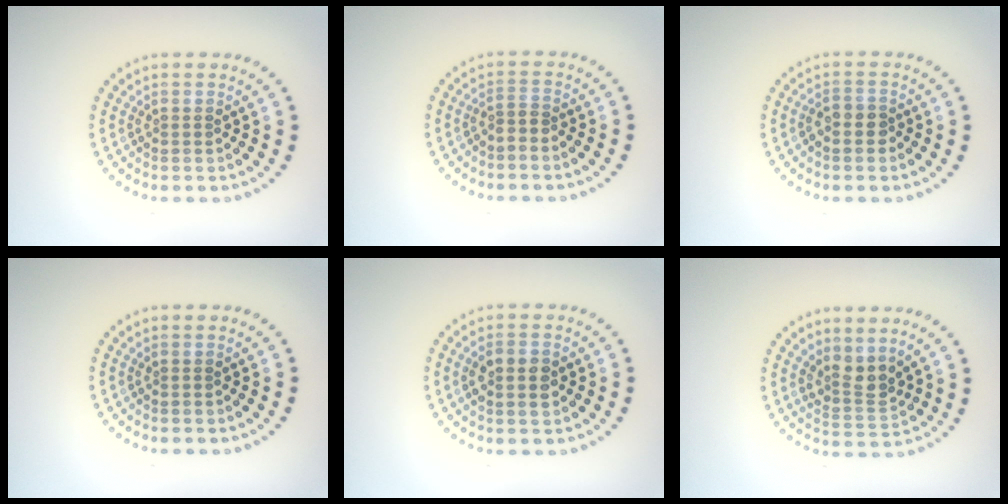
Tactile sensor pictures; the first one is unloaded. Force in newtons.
{"total": 1.0, "press": 0.6, "slide": 0.8}
{"total": 1.9, "press": 1.8, "slide": 0.7}
{"total": 0.0}
{"total": 2.6, "press": 2.6, "slide": 0.2}
{"total": 2.5, "press": 1.9, "slide": 1.6}